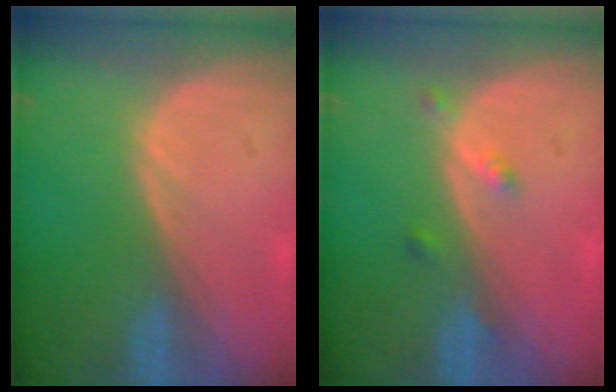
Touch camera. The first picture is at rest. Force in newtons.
{"total": 2.2, "press": 1.8, "slide": 1.3}